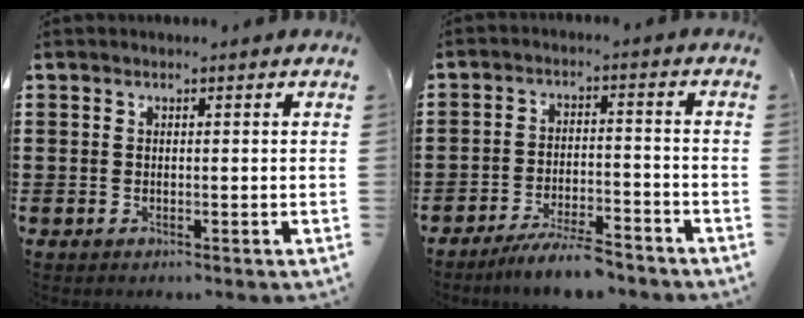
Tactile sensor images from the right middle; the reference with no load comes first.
{"total": 5.7, "force": [-5.2, 0.4, 2.4], "torque": [-0.045, -0.005, -0.096]}